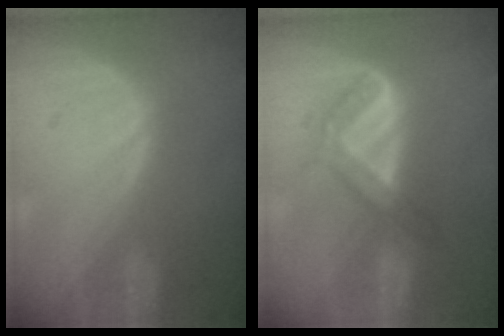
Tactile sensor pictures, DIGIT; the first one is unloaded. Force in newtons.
{"total": 4.8, "press": 4.8, "slide": 0.7}